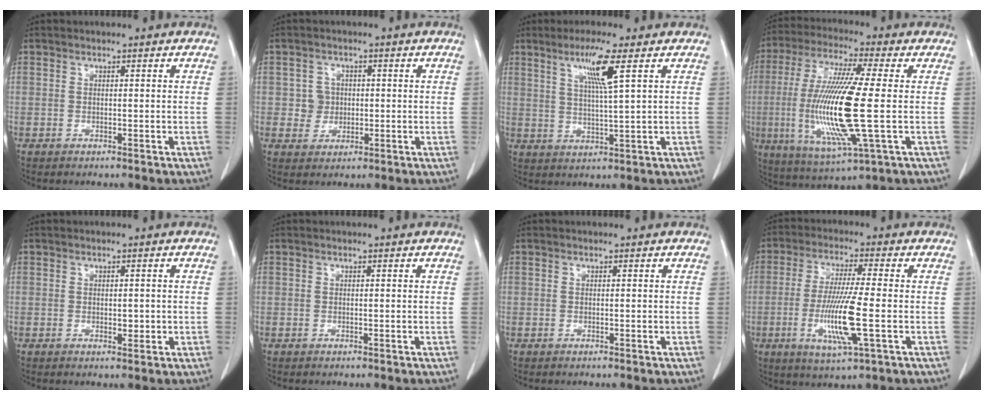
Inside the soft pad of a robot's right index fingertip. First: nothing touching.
{"total": 3.3, "force": [0.3, 3.3, 0.5], "torque": [0.000, 0.008, 0.006]}
{"total": 6.6, "force": [3.0, -0.9, 5.8], "torque": [-0.109, -0.004, 0.058]}
{"total": 17.5, "force": [-1.6, 1.4, 17.4], "torque": [-0.364, -0.014, -0.031]}
{"total": 1.5, "force": [-0.1, 0.9, 1.3], "torque": [-0.016, 0.000, 0.003]}
{"total": 0.0}
{"total": 0.0}
{"total": 10.8, "force": [-2.5, 0.1, 10.5], "torque": [-0.209, -0.019, -0.049]}